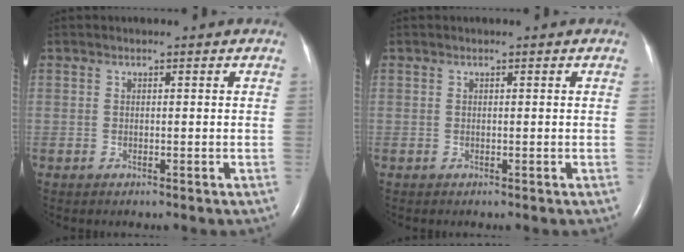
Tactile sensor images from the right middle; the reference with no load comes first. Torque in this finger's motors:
{"motor_torque": [-0.06, 0.08, 0.02, -0.01]}